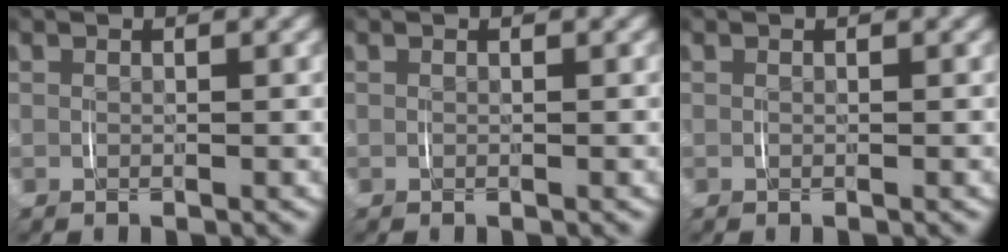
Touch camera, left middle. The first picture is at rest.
{"total": 0.0}
{"total": 0.0}